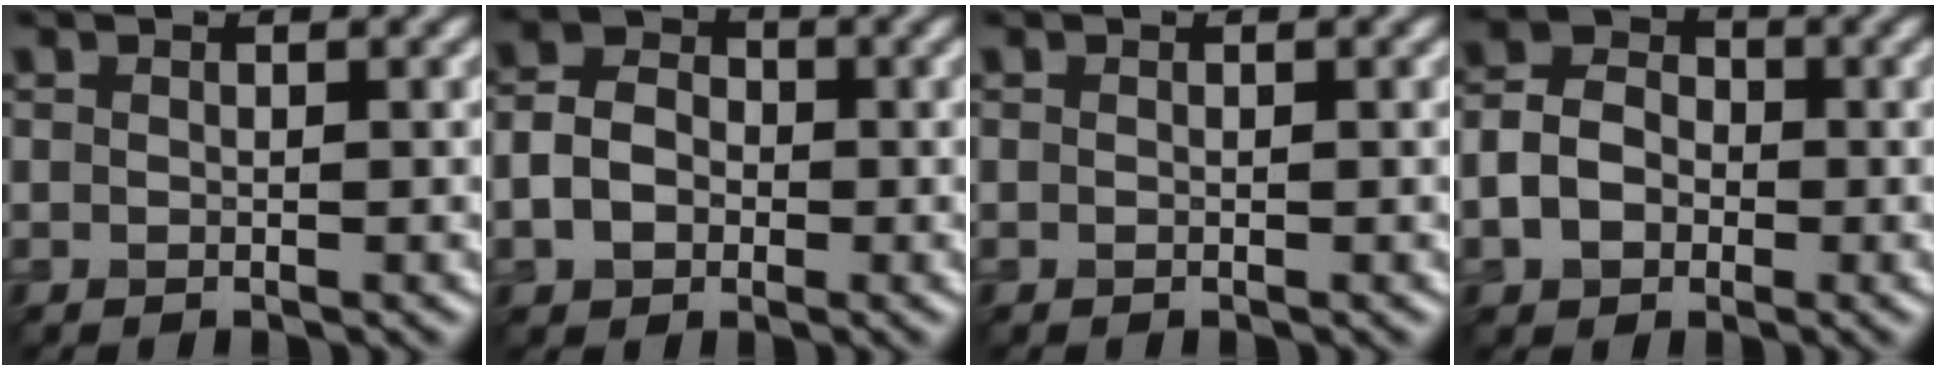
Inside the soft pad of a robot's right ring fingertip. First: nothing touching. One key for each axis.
{"total": 3.9, "fx": -0.9, "fy": 3.1, "fz": 2.2, "tx": -0.046, "ty": -0.001, "tz": -0.021}
{"total": 0.0}
{"total": 4.3, "fx": -1.2, "fy": 3.4, "fz": 2.4, "tx": -0.049, "ty": -0.001, "tz": -0.028}